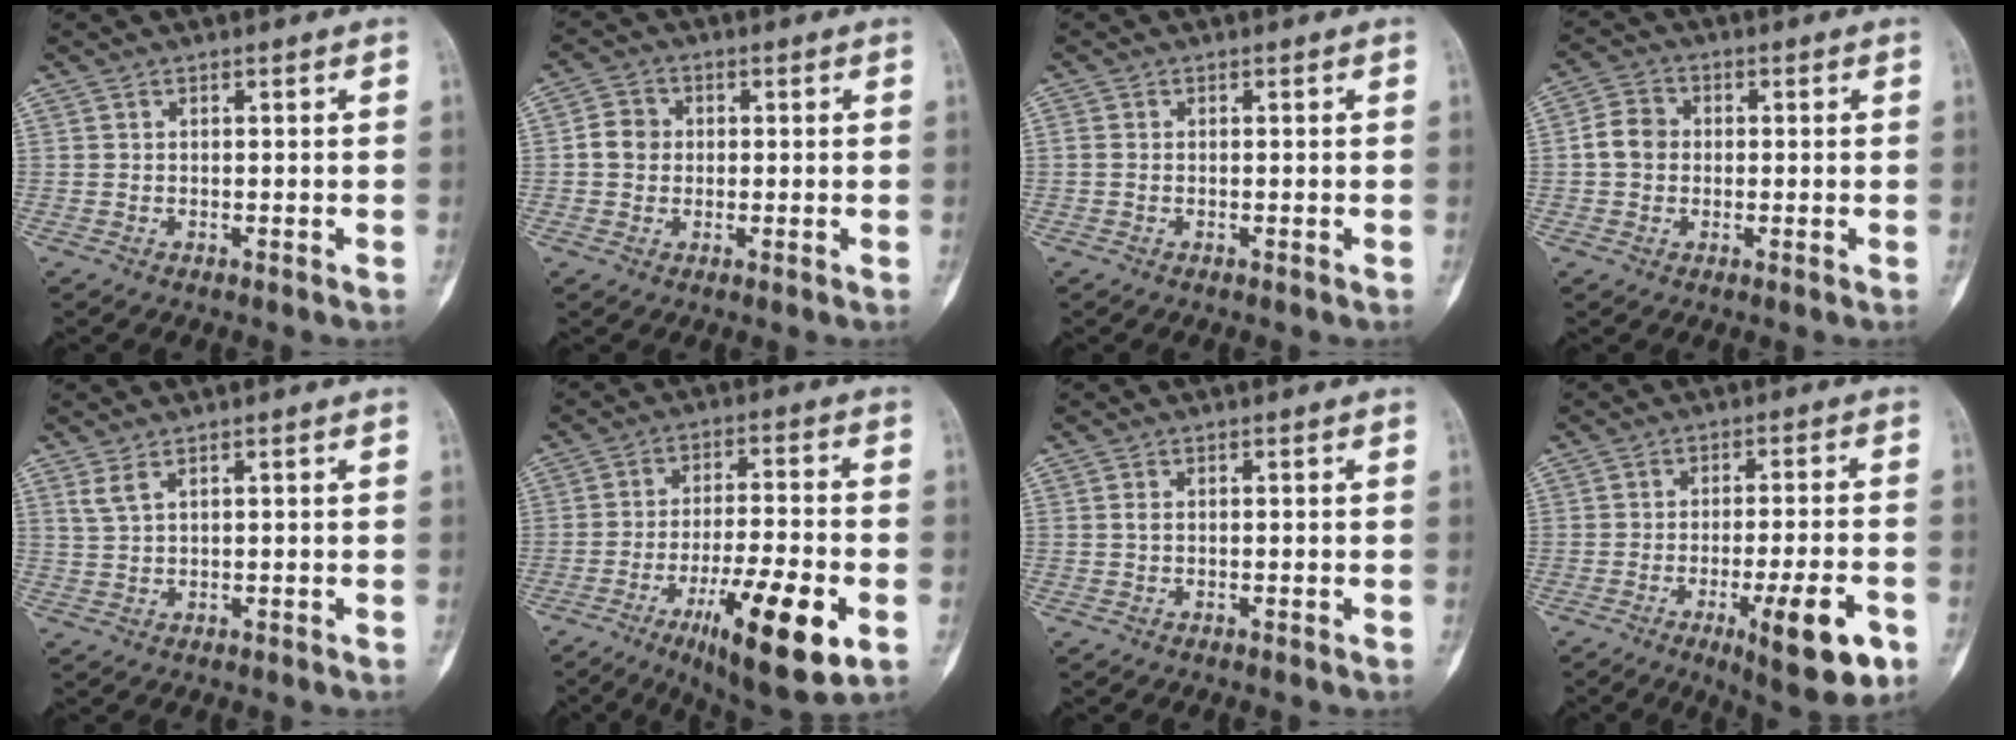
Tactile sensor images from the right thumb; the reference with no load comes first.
{"total": 4.5, "force": [0.1, 4.0, 2.0], "torque": [-0.020, 0.008, -0.004]}
{"total": 0.7, "force": [-0.1, 0.5, 0.5], "torque": [-0.010, -0.001, -0.004]}
{"total": 5.3, "force": [0.0, 4.5, 2.8], "torque": [-0.041, 0.012, -0.009]}
{"total": 2.3, "force": [1.4, 0.7, 1.7], "torque": [-0.044, 0.001, 0.038]}
{"total": 17.3, "force": [-6.9, 4.1, 15.3], "torque": [-0.250, 0.011, -0.102]}
{"total": 0.6, "force": [0.1, 0.3, 0.6], "torque": [-0.012, 0.001, -0.001]}
{"total": 12.3, "force": [-5.1, 2.6, 10.9], "torque": [-0.154, 0.009, -0.068]}